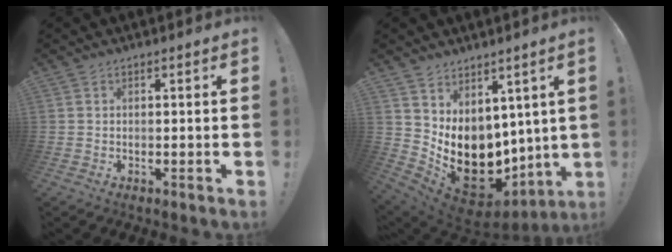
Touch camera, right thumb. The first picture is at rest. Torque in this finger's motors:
{"motor_torque": [1.85, 2.31, 1.34, 1.18, 0.16]}